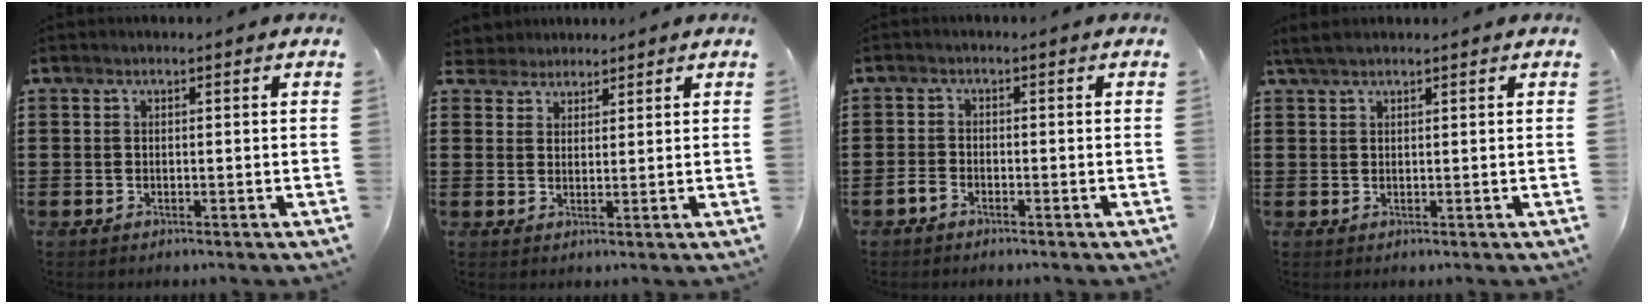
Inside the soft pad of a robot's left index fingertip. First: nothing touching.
{"total": 2.6, "force": [2.3, 1.3, -0.3], "torque": [-0.007, 0.004, 0.043]}
{"total": 1.7, "force": [-1.4, 0.8, 0.6], "torque": [-0.024, 0.002, -0.032]}
{"total": 2.2, "force": [1.7, 0.5, 1.4], "torque": [-0.031, 0.001, 0.032]}